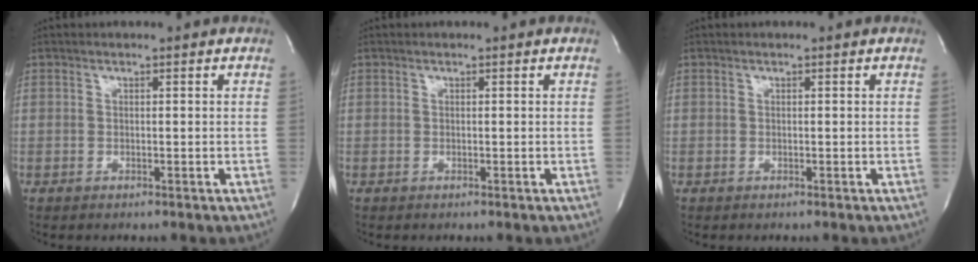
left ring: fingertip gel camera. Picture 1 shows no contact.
{"total": 0.0}
{"total": 0.0}